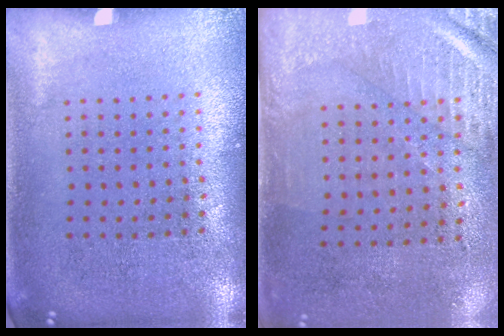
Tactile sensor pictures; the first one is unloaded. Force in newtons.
{"total": 2.9, "press": 2.5, "slide": 1.5}